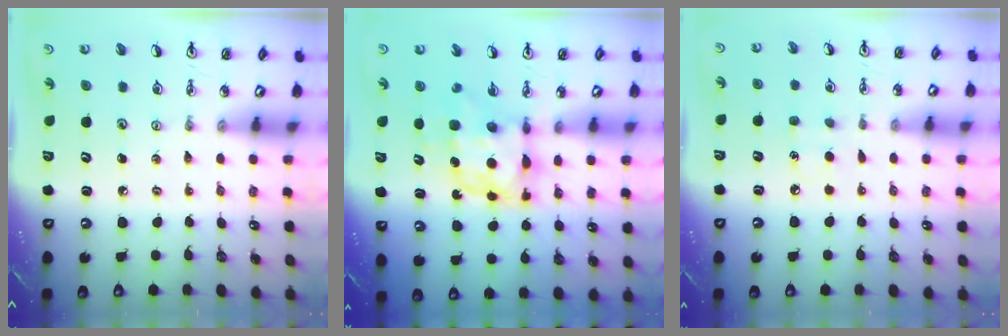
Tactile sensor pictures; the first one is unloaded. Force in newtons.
{"total": 7.9, "press": 7.9, "slide": 0.8}
{"total": 4.9, "press": 4.9, "slide": 0.6}